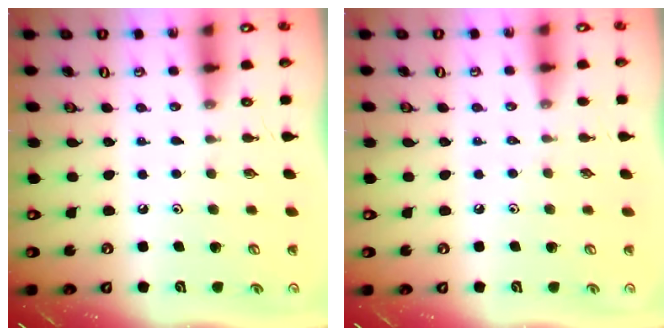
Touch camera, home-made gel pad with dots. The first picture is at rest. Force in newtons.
{"total": 2.1, "press": 2.1, "slide": 0.4}